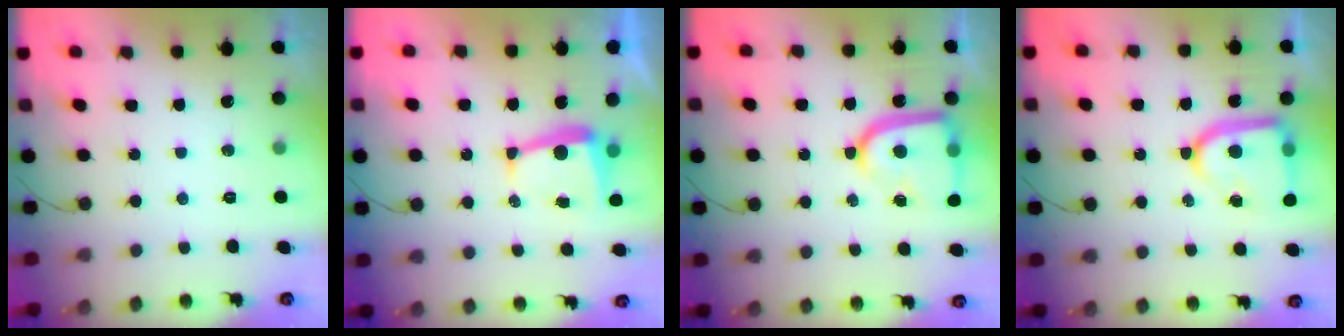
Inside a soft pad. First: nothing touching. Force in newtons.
{"total": 6.1, "press": 6.1, "slide": 0.2}
{"total": 16.8, "press": 16.7, "slide": 1.6}
{"total": 15.1, "press": 15.0, "slide": 1.5}